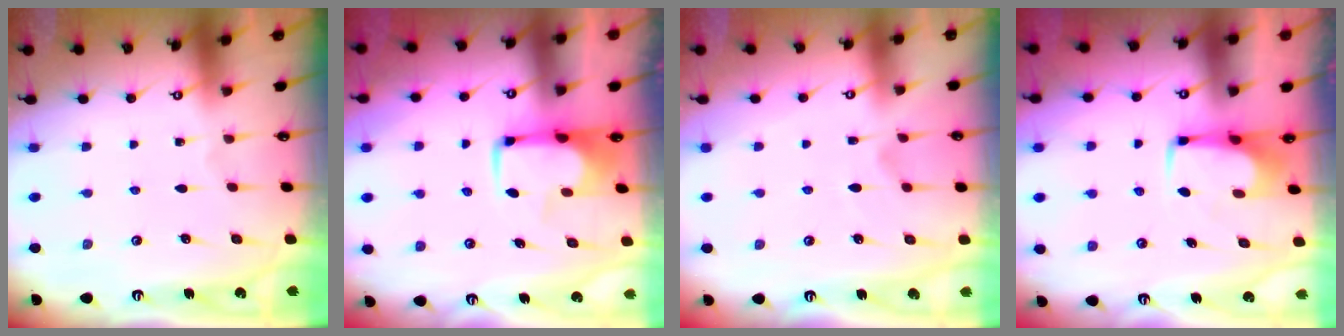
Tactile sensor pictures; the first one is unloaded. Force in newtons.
{"total": 1.5, "press": 1.5, "slide": 0.4}
{"total": 1.2, "press": 0.2, "slide": 1.2}
{"total": 1.8, "press": 1.6, "slide": 0.6}